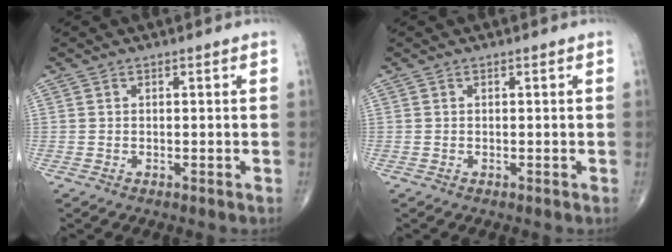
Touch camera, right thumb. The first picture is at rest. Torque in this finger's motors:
{"motor_torque": [-0.01, 0.01, -0.02, 0.02, 0.00]}